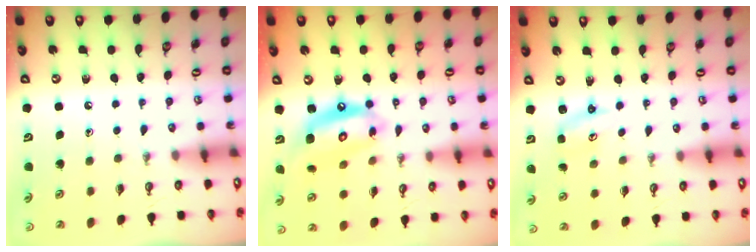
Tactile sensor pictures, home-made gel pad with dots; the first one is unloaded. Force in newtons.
{"total": 13.0, "press": 12.9, "slide": 1.8}
{"total": 2.4, "press": 2.4, "slide": 0.2}